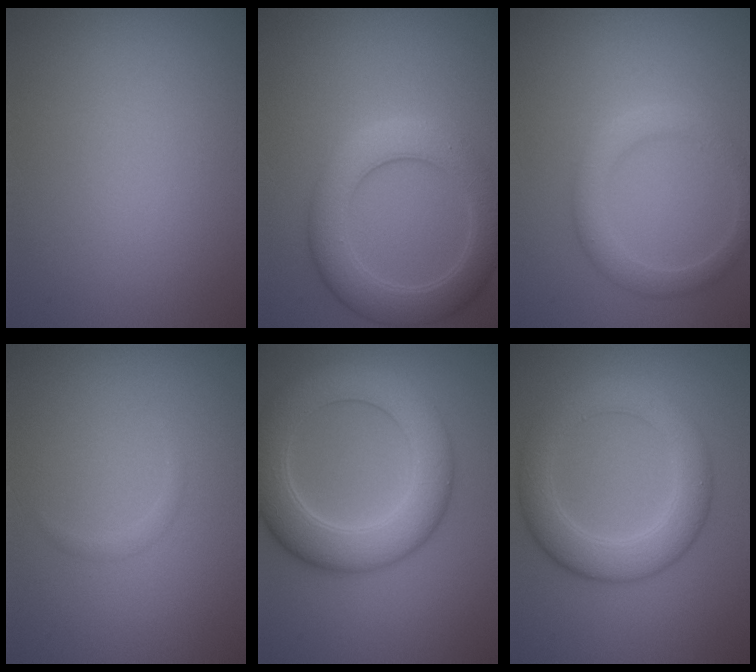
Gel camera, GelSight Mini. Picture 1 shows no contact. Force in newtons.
{"total": 5.5, "press": 5.5, "slide": 0.1}
{"total": 2.7, "press": 2.7, "slide": 0.2}
{"total": 0.6, "press": 0.6, "slide": 0.0}
{"total": 8.2, "press": 8.2, "slide": 0.4}
{"total": 5.4, "press": 5.4, "slide": 0.1}